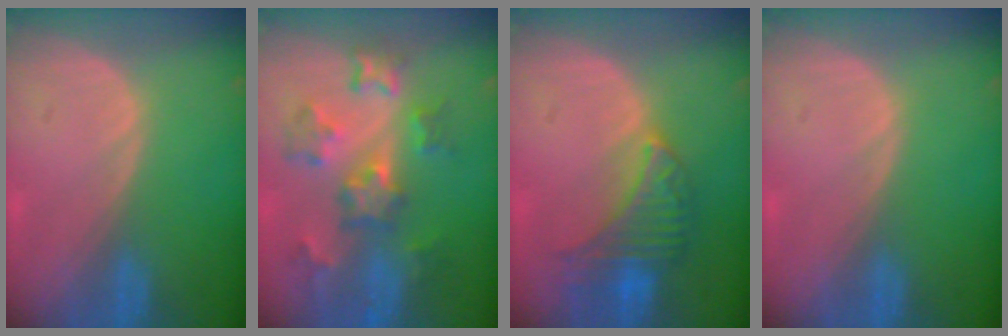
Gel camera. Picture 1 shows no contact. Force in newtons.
{"total": 8.3, "press": 7.8, "slide": 2.9}
{"total": 6.9, "press": 6.8, "slide": 1.2}
{"total": 0.0}